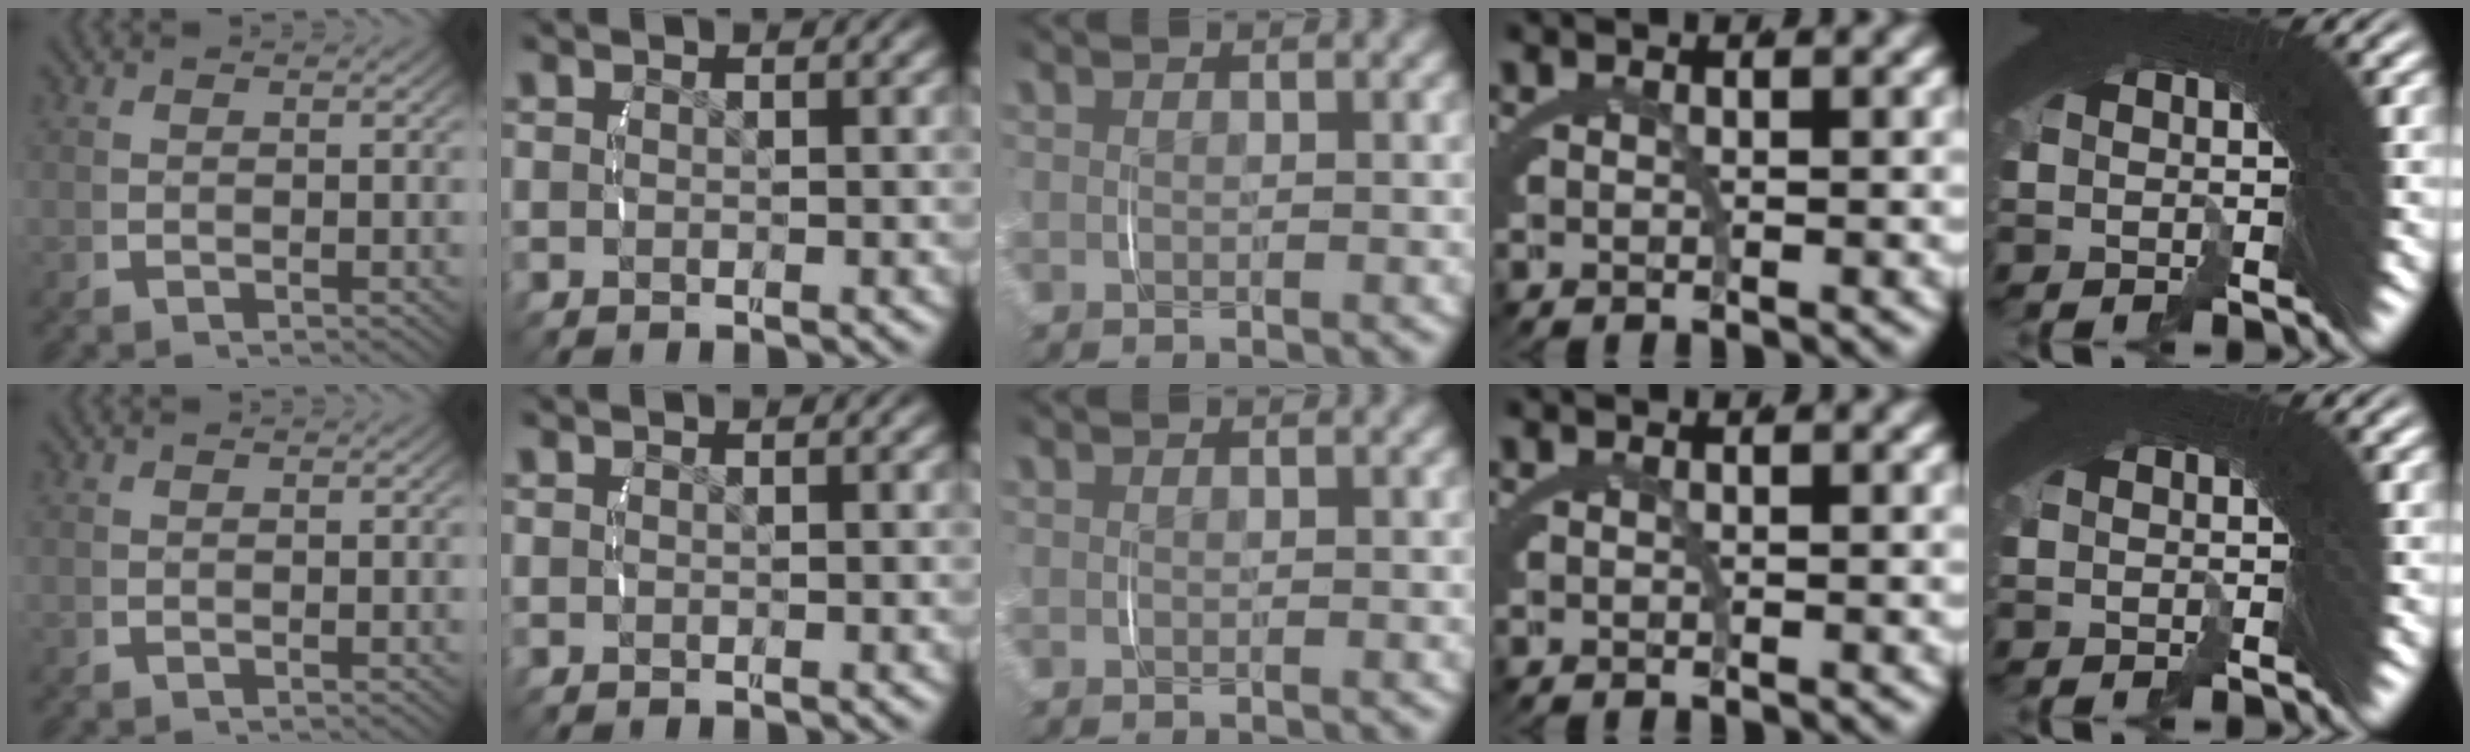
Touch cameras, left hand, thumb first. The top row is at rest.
{}